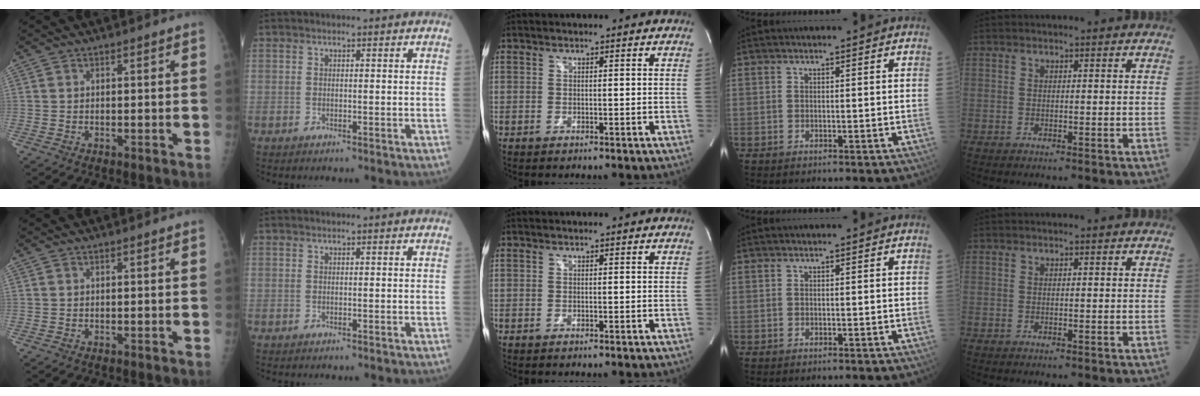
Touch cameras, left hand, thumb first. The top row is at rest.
{}